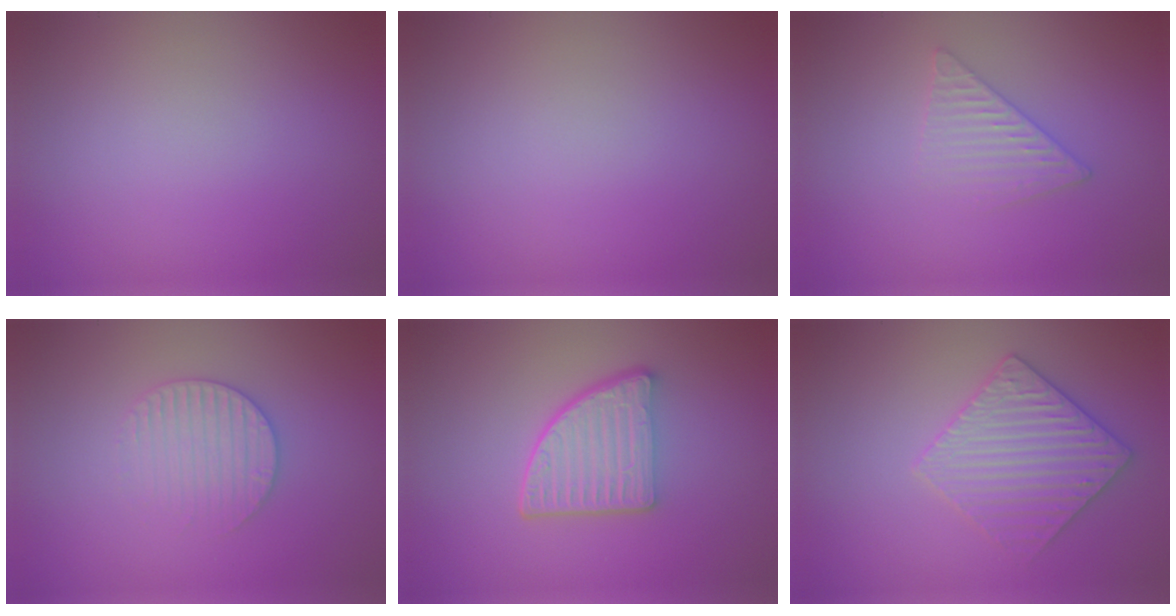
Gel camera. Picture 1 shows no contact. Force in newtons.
{"total": 0.0}
{"total": 2.4, "press": 2.3, "slide": 0.2}
{"total": 2.8, "press": 2.7, "slide": 0.6}
{"total": 5.0, "press": 3.8, "slide": 3.3}
{"total": 3.5, "press": 3.5, "slide": 0.4}